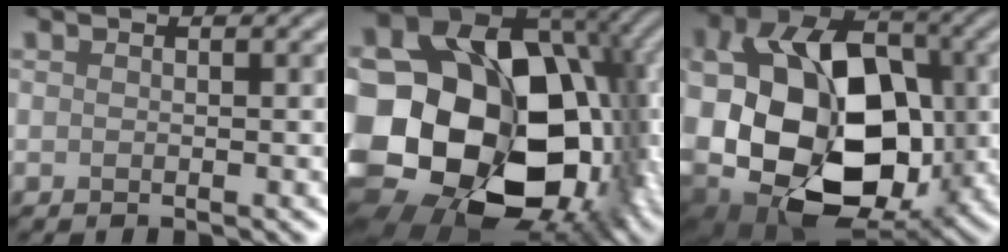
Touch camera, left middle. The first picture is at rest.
{"total": 23.4, "force": [-3.1, 17.8, 14.9], "torque": [-0.277, -0.030, -0.072]}
{"total": 20.7, "force": [-0.8, 15.9, 13.3], "torque": [-0.243, -0.029, -0.011]}